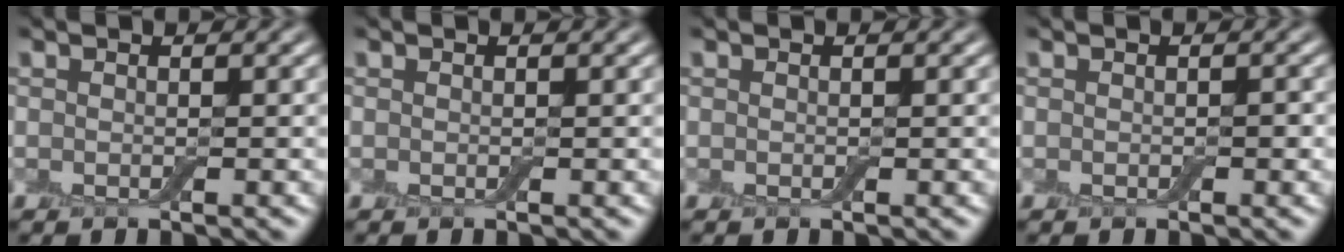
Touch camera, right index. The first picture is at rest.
{"total": 0.0}
{"total": 0.0}
{"total": 0.5, "force": [-0.1, 0.3, 0.4], "torque": [-0.006, 0.001, 0.001]}